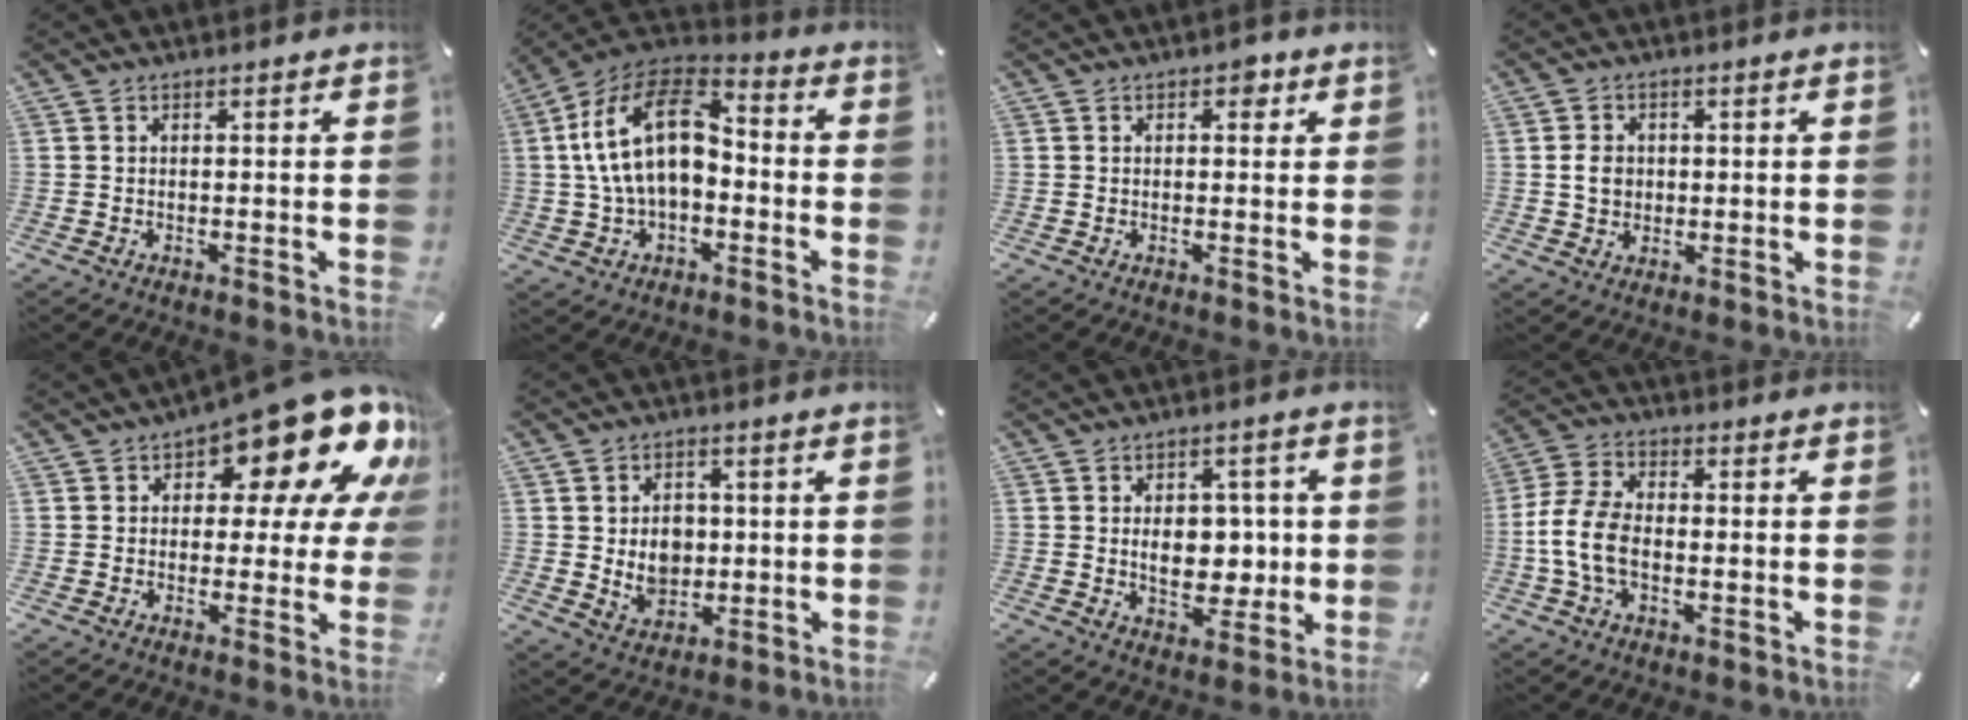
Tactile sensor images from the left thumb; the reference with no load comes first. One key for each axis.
{"total": 18.2, "fx": 1.6, "fy": 11.7, "fz": 13.9, "tx": -0.277, "ty": 0.012, "tz": 0.023}
{"total": 2.7, "fx": 0.9, "fy": 1.8, "fz": 1.7, "tx": -0.014, "ty": -0.002, "tz": 0.009}
{"total": 4.4, "fx": 0.2, "fy": 3.9, "fz": 2.1, "tx": -0.043, "ty": 0.003, "tz": 0.000}
{"total": 18.1, "fx": 10.7, "fy": 8.7, "fz": 11.8, "tx": -0.158, "ty": -0.075, "tz": 0.177}
{"total": 8.0, "fx": 0.7, "fy": 6.8, "fz": 4.1, "tx": -0.055, "ty": 0.002, "tz": 0.013}
{"total": 10.6, "fx": 0.5, "fy": 7.2, "fz": 7.7, "tx": -0.091, "ty": 0.000, "tz": 0.007}
{"total": 9.7, "fx": -1.6, "fy": 6.3, "fz": 7.2, "tx": -0.161, "ty": 0.006, "tz": -0.028}